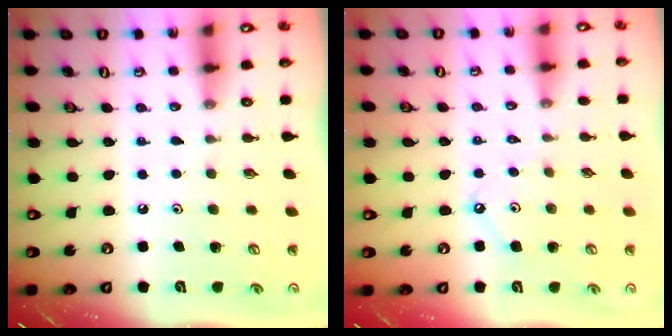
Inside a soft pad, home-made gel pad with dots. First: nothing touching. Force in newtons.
{"total": 3.1, "press": 3.1, "slide": 0.4}